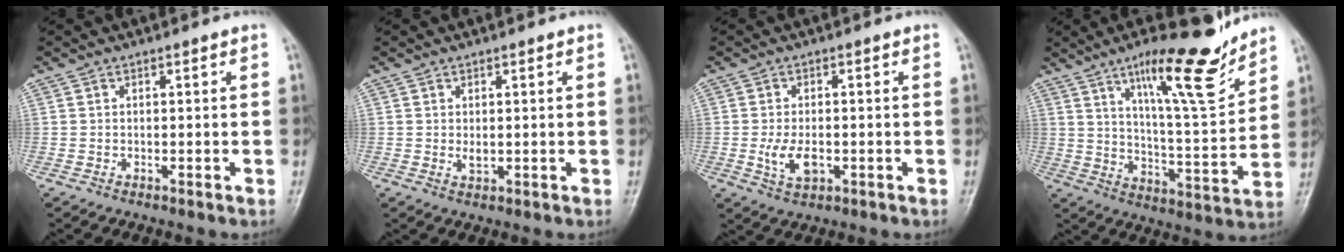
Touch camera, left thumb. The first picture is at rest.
{"total": 1.9, "force": [0.3, 1.2, 1.5], "torque": [-0.019, -0.005, 0.007]}
{"total": 5.5, "force": [-1.2, 3.2, 4.4], "torque": [-0.082, -0.003, -0.018]}
{"total": 17.9, "force": [11.8, 3.6, 12.9], "torque": [-0.173, -0.073, 0.193]}